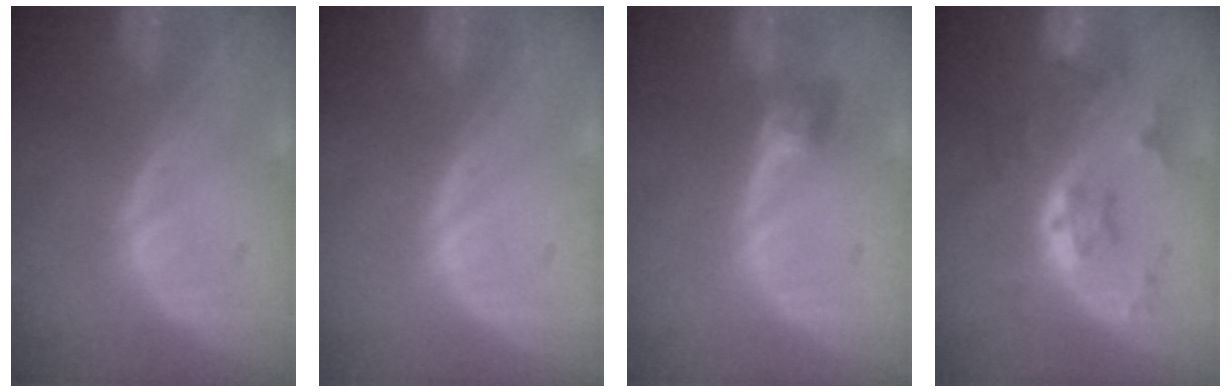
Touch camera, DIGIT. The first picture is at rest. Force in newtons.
{"total": 0.0}
{"total": 3.2, "press": 2.7, "slide": 1.6}
{"total": 5.9, "press": 5.4, "slide": 2.5}